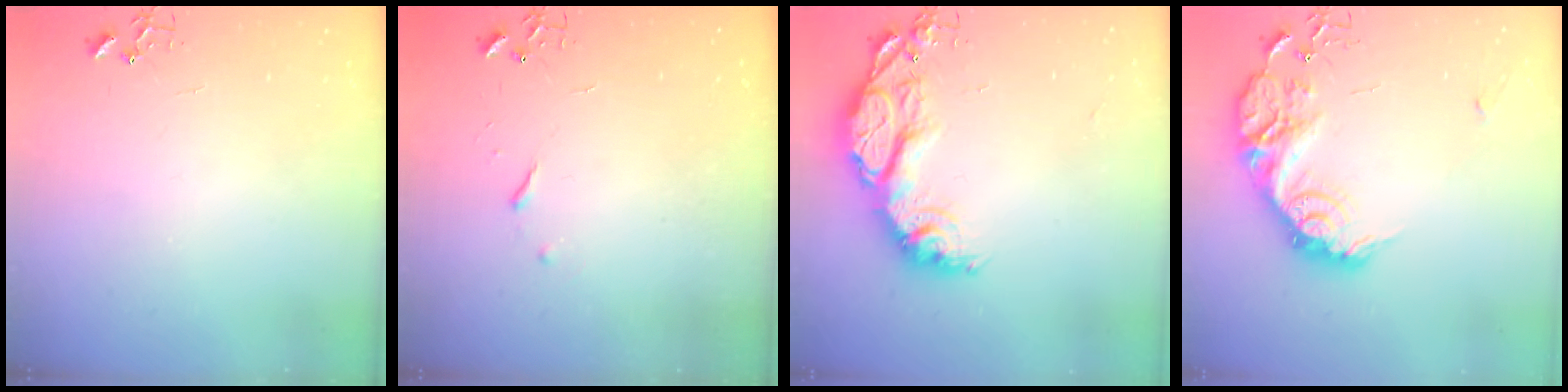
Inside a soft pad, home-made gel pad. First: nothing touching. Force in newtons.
{"total": 3.9, "press": 3.9, "slide": 0.5}
{"total": 18.6, "press": 18.5, "slide": 1.4}
{"total": 19.4, "press": 19.4, "slide": 0.6}